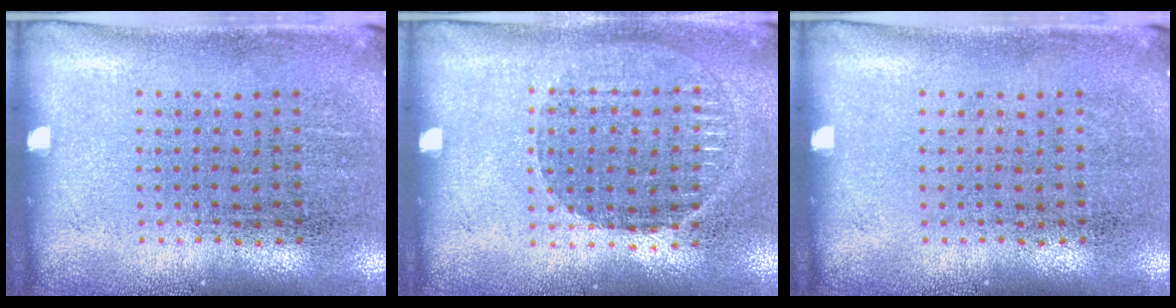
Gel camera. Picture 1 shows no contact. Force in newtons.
{"total": 1.0, "press": 1.0, "slide": 0.2}
{"total": 0.0}